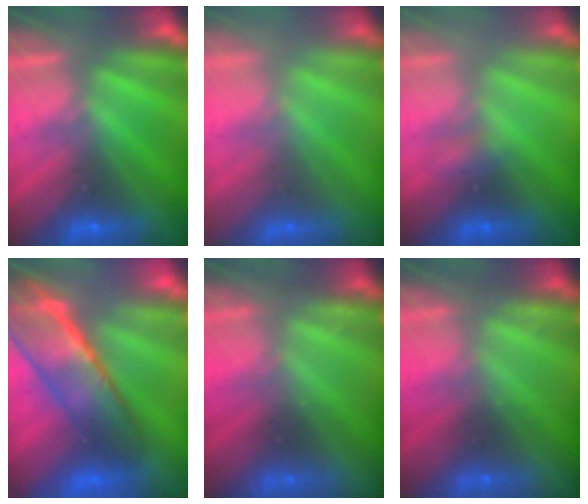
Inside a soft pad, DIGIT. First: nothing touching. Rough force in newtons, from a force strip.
{"total": 2.6}
{"total": 2.0}
{"total": 6.9}
{"total": 2.3}
{"total": 2.3}